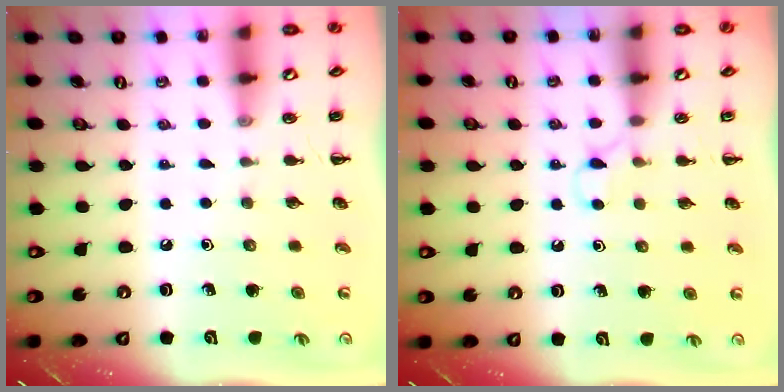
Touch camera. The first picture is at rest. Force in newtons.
{"total": 2.6, "press": 2.4, "slide": 0.9}